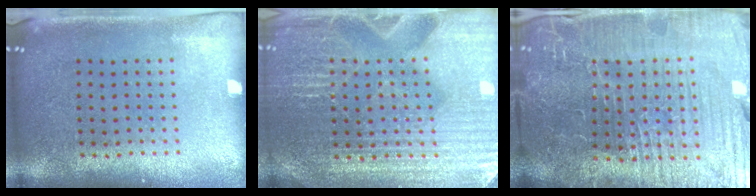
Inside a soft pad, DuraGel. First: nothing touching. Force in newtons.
{"total": 4.6, "press": 4.4, "slide": 1.4}
{"total": 6.2, "press": 5.8, "slide": 2.3}